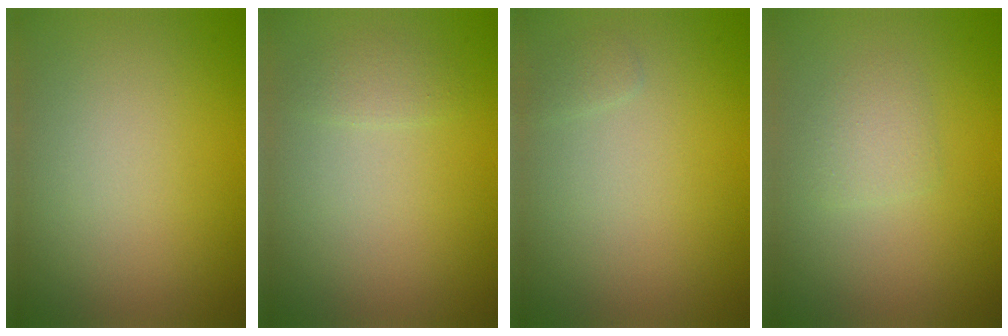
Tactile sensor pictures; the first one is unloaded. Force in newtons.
{"total": 1.1, "press": 1.1, "slide": 0.0}
{"total": 0.6, "press": 0.6, "slide": 0.0}
{"total": 1.6, "press": 1.6, "slide": 0.1}